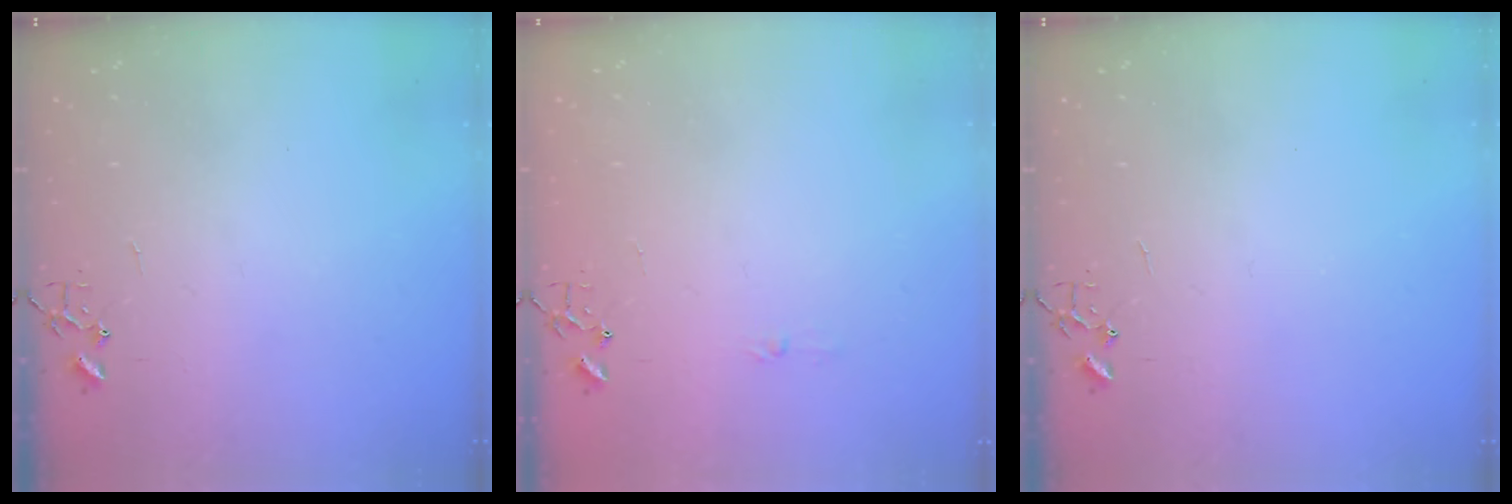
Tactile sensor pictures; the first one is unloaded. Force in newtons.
{"total": 3.5, "press": 3.5, "slide": 0.4}
{"total": 0.0}